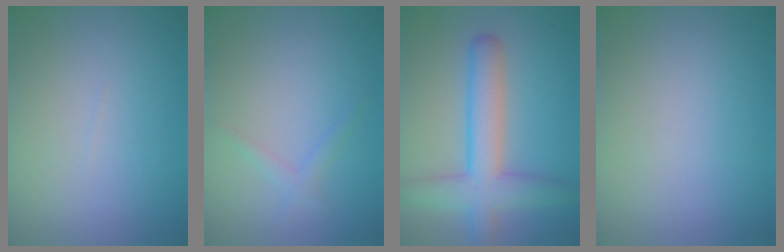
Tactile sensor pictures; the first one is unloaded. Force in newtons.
{"total": 1.1, "press": 1.1, "slide": 0.0}
{"total": 6.2, "press": 6.2, "slide": 0.3}
{"total": 0.0}